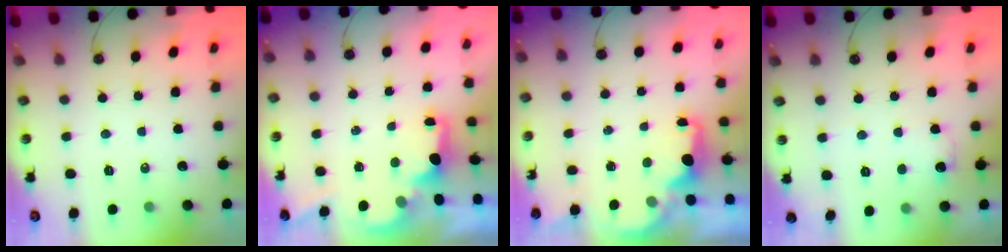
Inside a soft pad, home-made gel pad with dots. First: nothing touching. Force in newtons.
{"total": 2.2, "press": 2.1, "slide": 0.8}
{"total": 2.2, "press": 2.1, "slide": 0.6}
{"total": 6.5, "press": 6.4, "slide": 1.4}